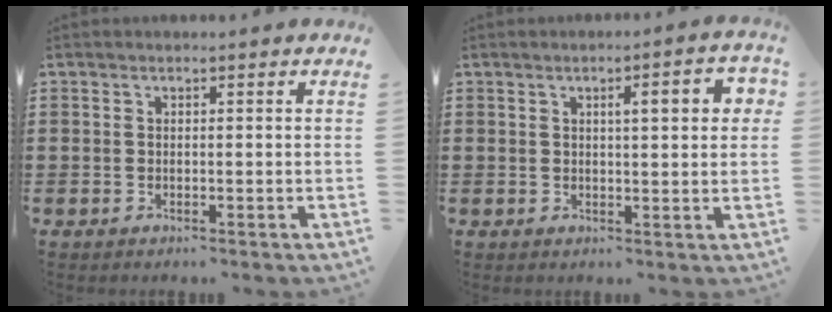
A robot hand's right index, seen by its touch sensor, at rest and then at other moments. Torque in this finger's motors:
{"motor_torque": [0.47, -0.05, 0.48, 0.09]}